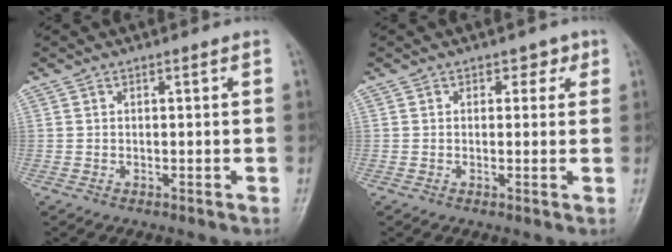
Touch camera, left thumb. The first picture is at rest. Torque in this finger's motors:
{"motor_torque": [0.01, 0.10, -0.13, 0.14, 0.04]}